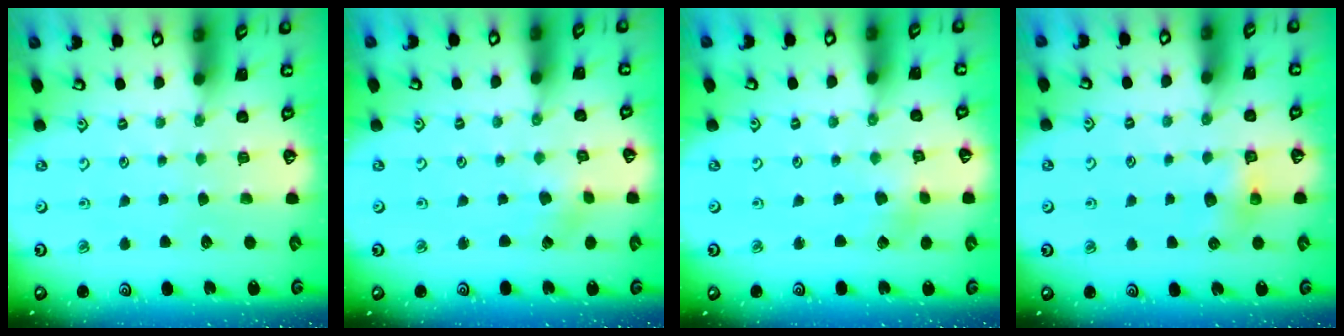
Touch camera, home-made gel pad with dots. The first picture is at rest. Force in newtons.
{"total": 1.2, "press": 1.2, "slide": 0.2}
{"total": 2.6, "press": 2.5, "slide": 0.5}
{"total": 6.5, "press": 6.5, "slide": 0.4}